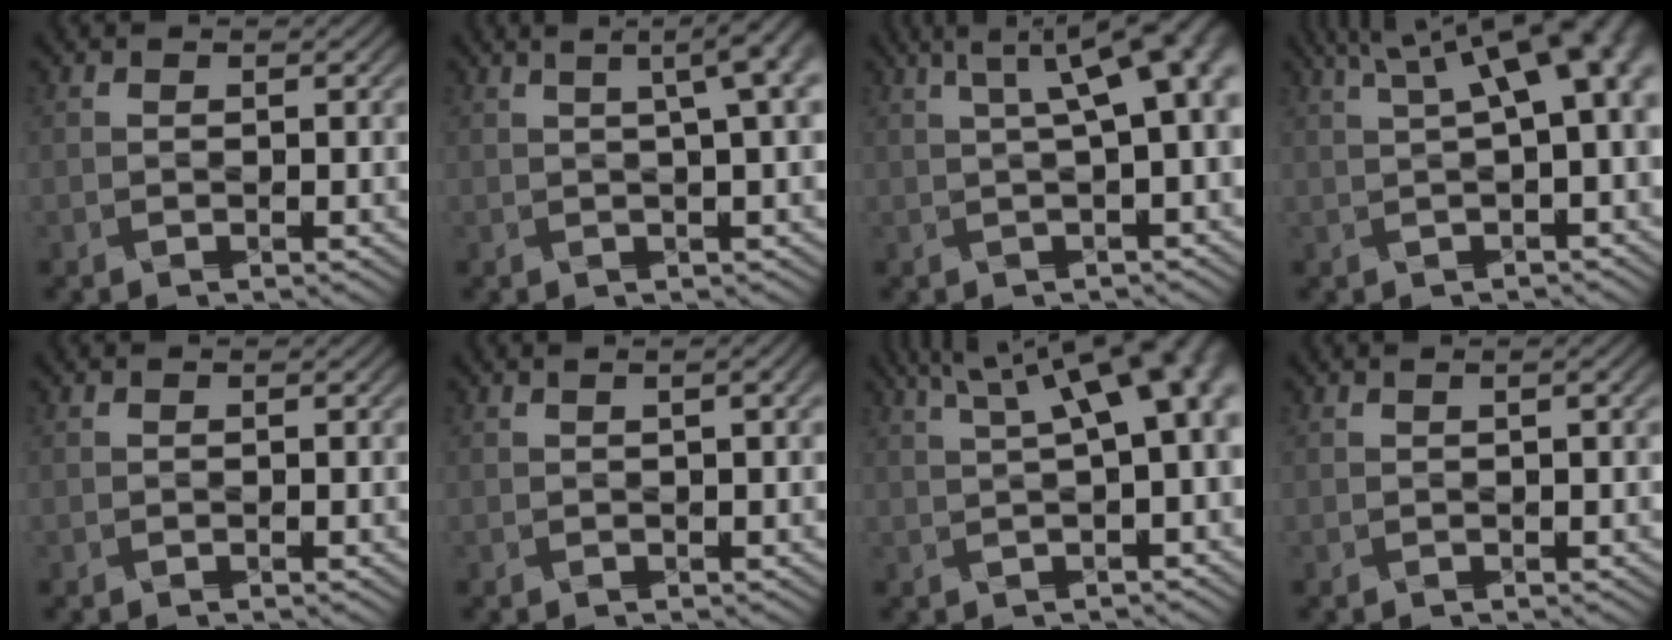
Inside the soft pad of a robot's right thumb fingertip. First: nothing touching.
{"total": 6.5, "force": [2.0, 1.8, 5.9], "torque": [-0.061, 0.033, 0.020]}
{"total": 9.3, "force": [2.2, 2.9, 8.6], "torque": [-0.100, 0.030, 0.029]}
{"total": 11.3, "force": [3.8, 3.8, 9.9], "torque": [-0.124, 0.040, 0.052]}
{"total": 0.0}
{"total": 2.1, "force": [0.5, 0.5, 1.9], "torque": [-0.026, 0.006, 0.004]}
{"total": 12.5, "force": [4.5, 4.5, 10.8], "torque": [-0.139, 0.052, 0.052]}
{"total": 1.5, "force": [0.4, 0.3, 1.4], "torque": [-0.023, 0.006, 0.002]}